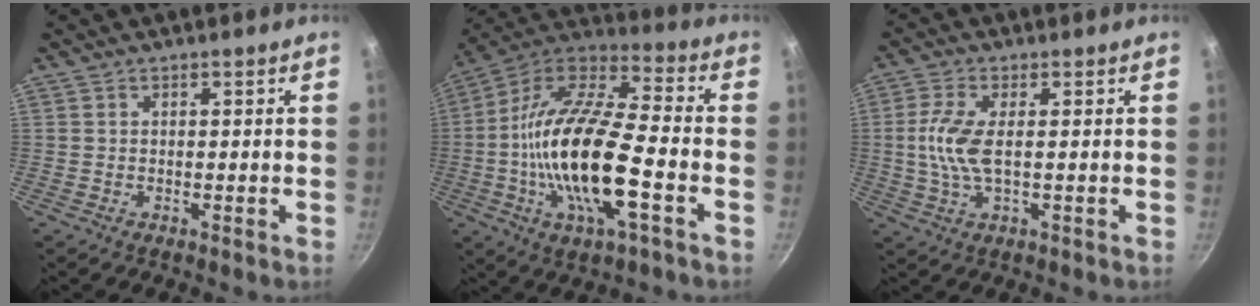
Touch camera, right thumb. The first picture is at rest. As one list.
[{"total": 22.8, "force": [-4.8, 7.9, 20.8], "torque": [-0.397, 0.030, -0.103]}, {"total": 7.2, "force": [0.2, 2.6, 6.7], "torque": [-0.152, 0.002, 0.000]}]